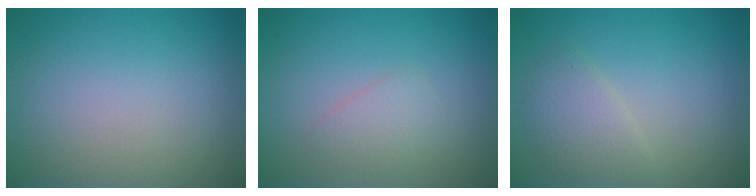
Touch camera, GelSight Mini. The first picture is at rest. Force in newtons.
{"total": 1.5, "press": 1.5, "slide": 0.0}
{"total": 2.3, "press": 2.3, "slide": 0.1}